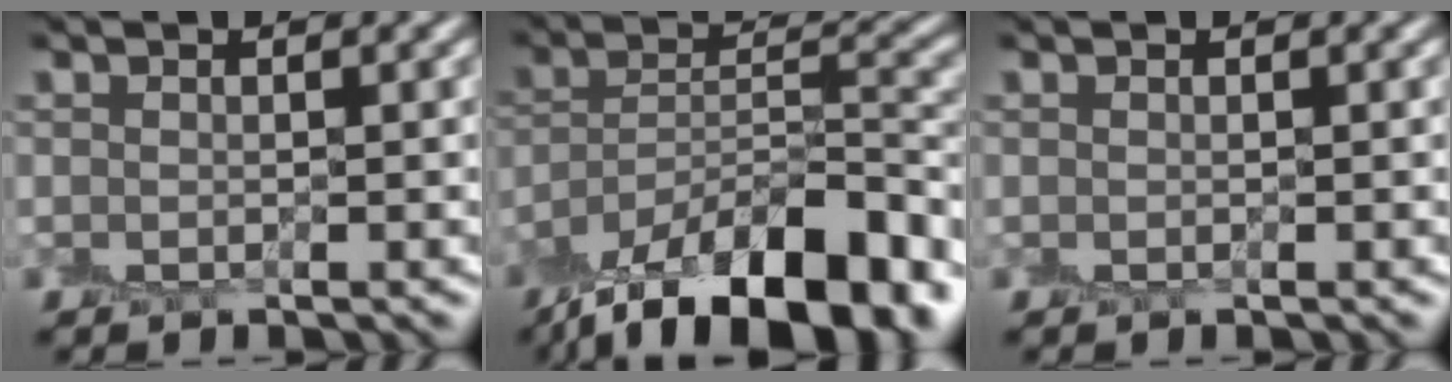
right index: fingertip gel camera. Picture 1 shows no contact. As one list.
[{"total": 14.4, "force": [-10.4, 4.6, 8.8], "torque": [-0.155, 0.005, -0.174]}, {"total": 0.0}]